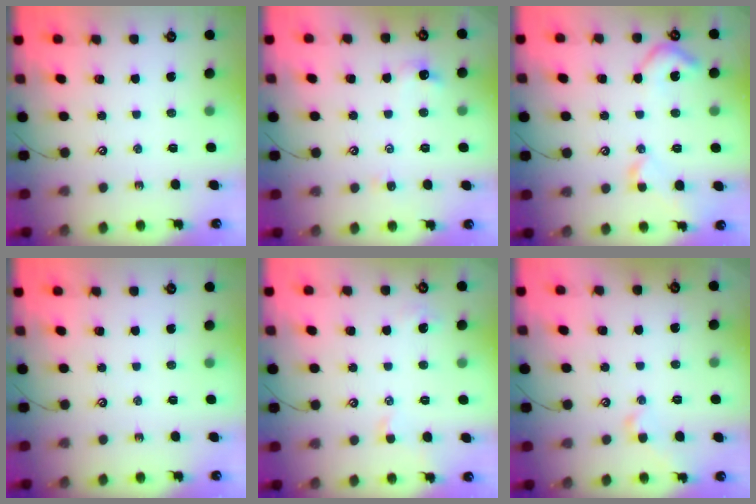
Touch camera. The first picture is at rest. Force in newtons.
{"total": 1.3, "press": 1.2, "slide": 0.5}
{"total": 5.8, "press": 5.7, "slide": 1.0}
{"total": 0.0}
{"total": 0.9, "press": 0.7, "slide": 0.5}
{"total": 1.2, "press": 1.2, "slide": 0.1}